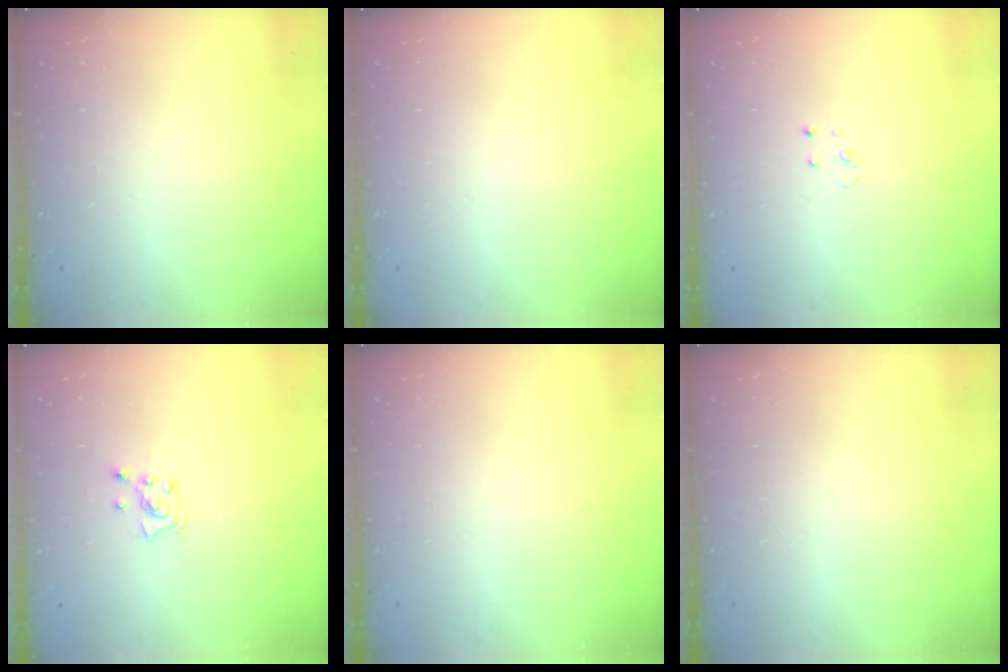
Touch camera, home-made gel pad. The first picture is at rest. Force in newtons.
{"total": 0.0}
{"total": 2.5, "press": 2.5, "slide": 0.2}
{"total": 4.3, "press": 4.3, "slide": 0.4}
{"total": 0.0}
{"total": 0.0}